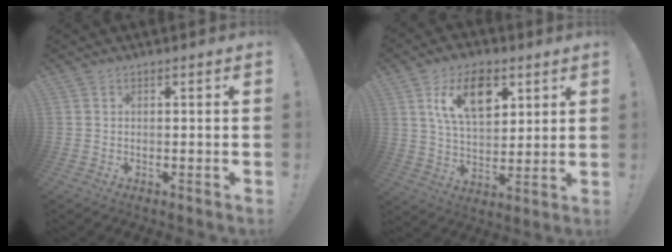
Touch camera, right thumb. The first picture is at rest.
{"total": 14.8, "force": [7.0, 8.9, 9.6], "torque": [-0.147, -0.014, 0.125]}